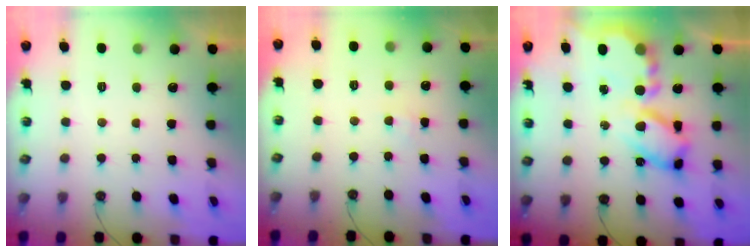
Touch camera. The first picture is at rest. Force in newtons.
{"total": 2.5, "press": 2.4, "slide": 0.4}
{"total": 17.2, "press": 17.1, "slide": 1.7}